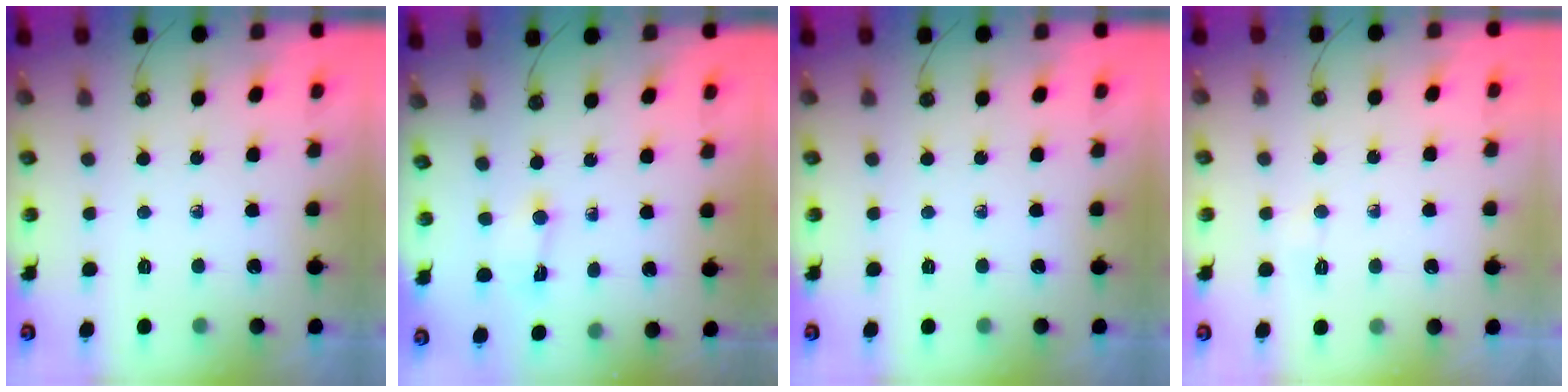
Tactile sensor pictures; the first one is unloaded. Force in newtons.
{"total": 0.8, "press": 0.7, "slide": 0.5}
{"total": 0.0}
{"total": 2.6, "press": 2.5, "slide": 0.5}